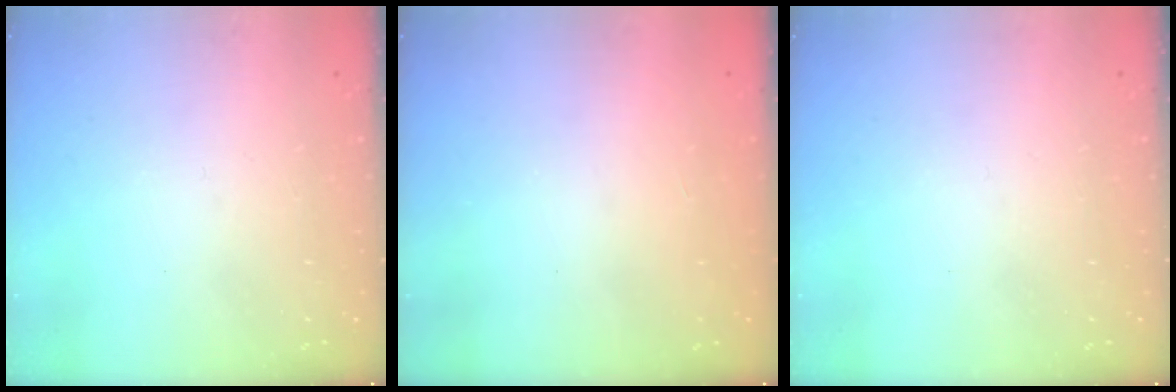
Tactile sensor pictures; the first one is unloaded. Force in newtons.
{"total": 1.2, "press": 1.1, "slide": 0.5}
{"total": 0.0}